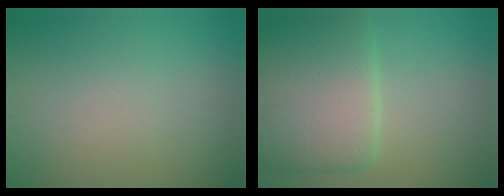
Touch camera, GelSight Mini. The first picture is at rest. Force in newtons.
{"total": 7.8, "press": 7.8, "slide": 0.3}